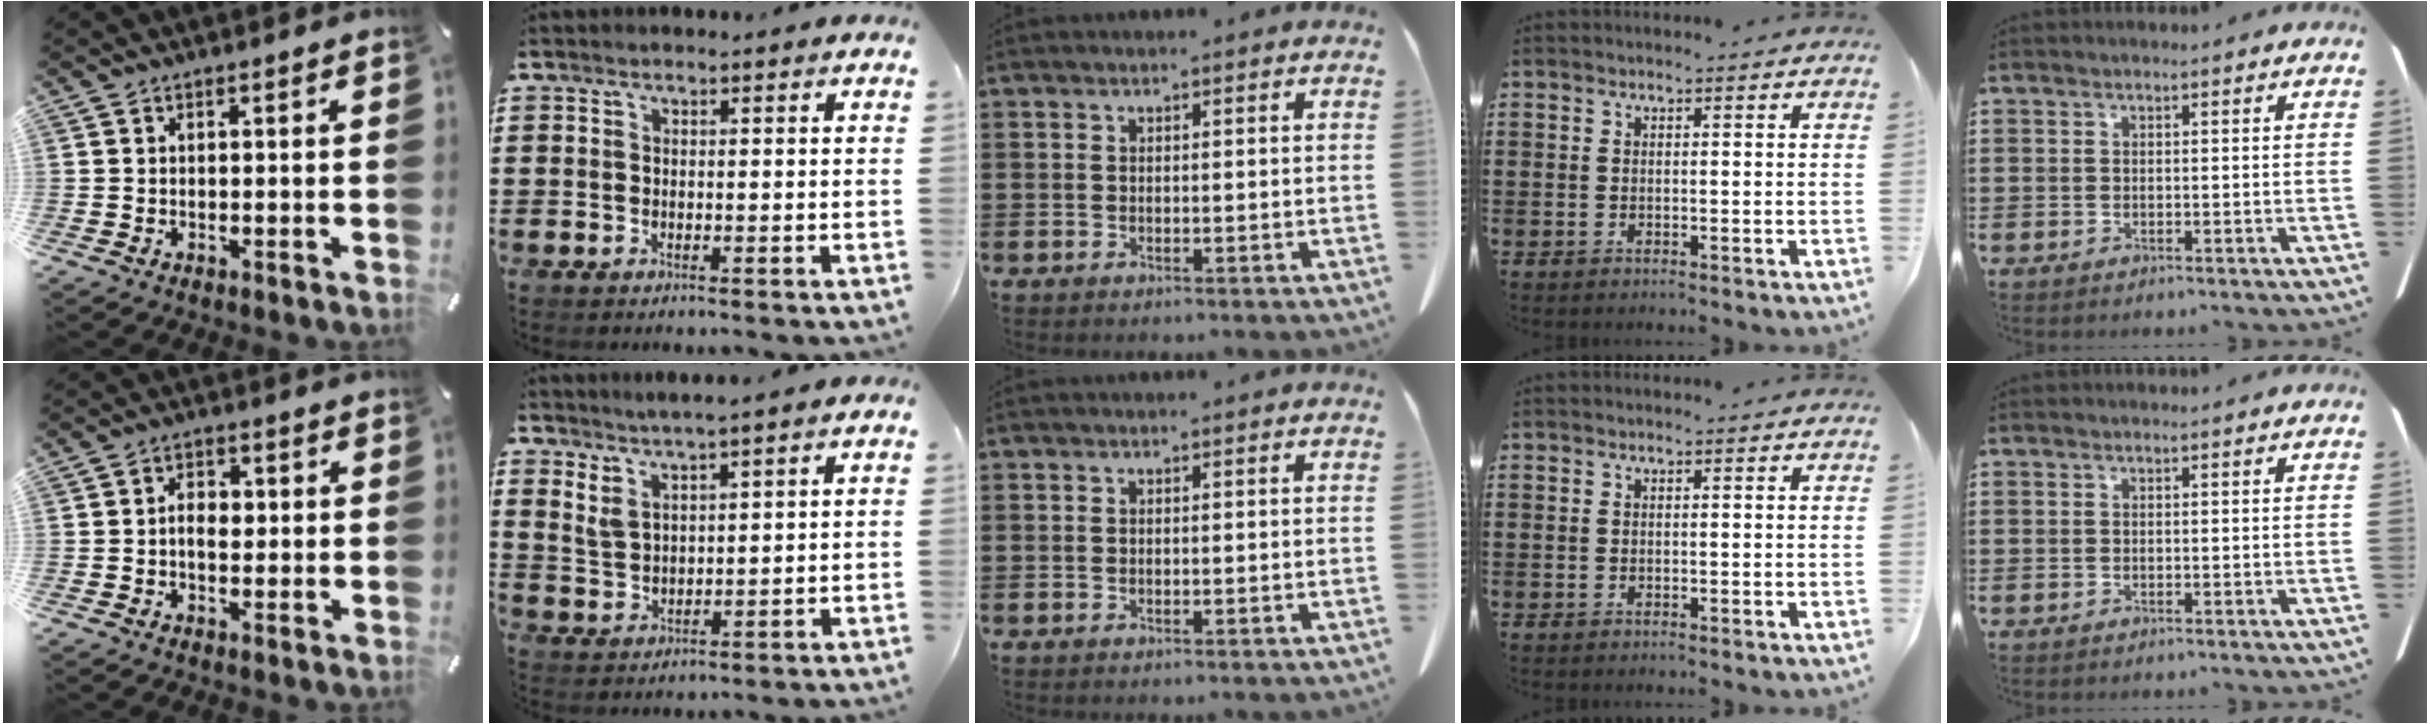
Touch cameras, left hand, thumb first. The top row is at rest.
{"thumb": {"total": 4.4, "force": [-0.4, 2.8, 3.4], "torque": [-0.055, 0.006, -0.010]}, "index": {"total": 3.4, "force": [2.8, 0.5, 1.8], "torque": [-0.045, -0.009, 0.051]}}